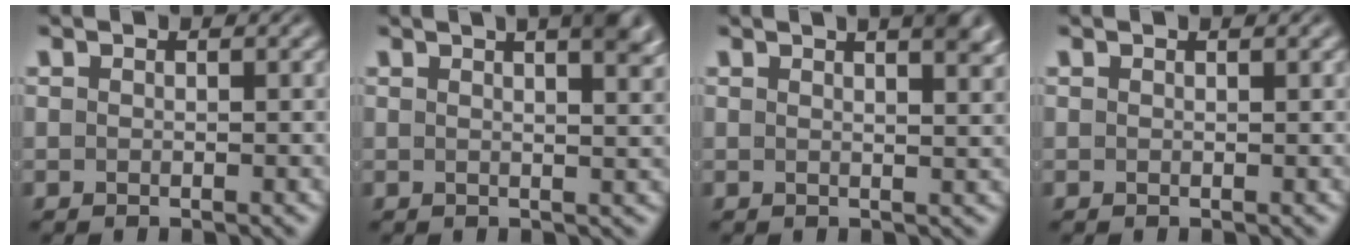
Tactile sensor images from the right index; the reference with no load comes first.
{"total": 6.6, "force": [3.3, 1.8, 5.4], "torque": [-0.050, 0.014, 0.046]}
{"total": 4.3, "force": [2.5, 0.5, 3.5], "torque": [-0.032, 0.004, 0.039]}
{"total": 0.0}